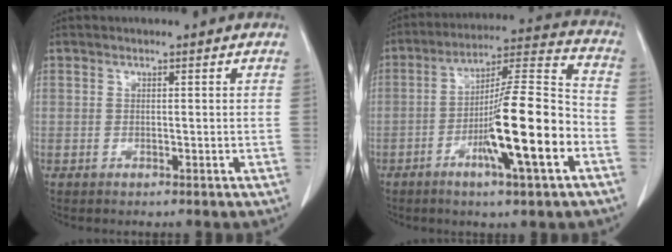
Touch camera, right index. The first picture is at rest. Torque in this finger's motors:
{"motor_torque": [2.14, 0.00, 1.05, 0.21]}